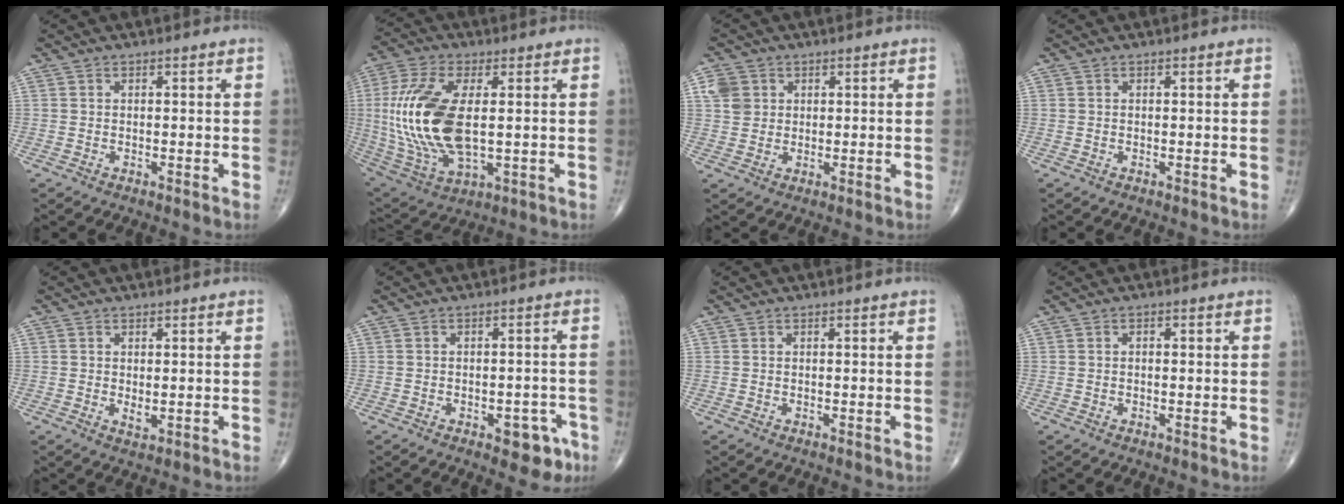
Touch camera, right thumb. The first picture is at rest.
{"total": 20.2, "force": [1.0, 9.6, 17.8], "torque": [-0.393, -0.012, 0.028]}
{"total": 4.3, "force": [1.5, 3.7, 1.6], "torque": [-0.017, 0.000, 0.030]}
{"total": 0.0}
{"total": 1.5, "force": [0.2, 0.8, 1.3], "torque": [-0.018, -0.006, 0.005]}
{"total": 6.1, "force": [-3.1, 3.3, 4.2], "torque": [-0.026, 0.021, -0.033]}
{"total": 0.0}
{"total": 0.9, "force": [0.2, 0.4, 0.8], "torque": [-0.018, 0.007, 0.003]}